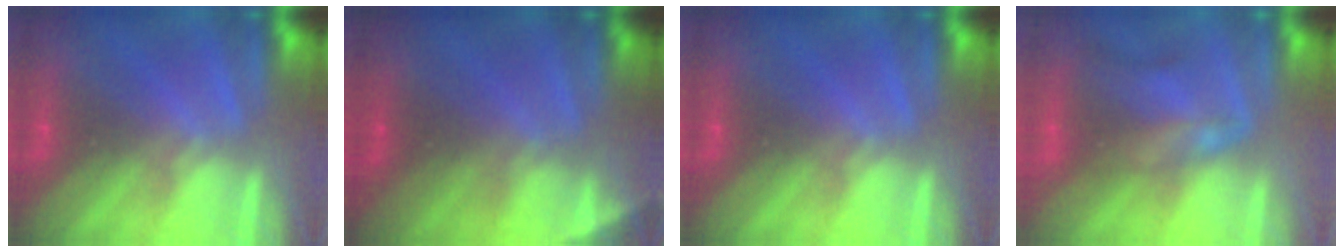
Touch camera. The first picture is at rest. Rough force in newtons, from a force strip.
{"total": 2.8}
{"total": 0.0}
{"total": 2.1}